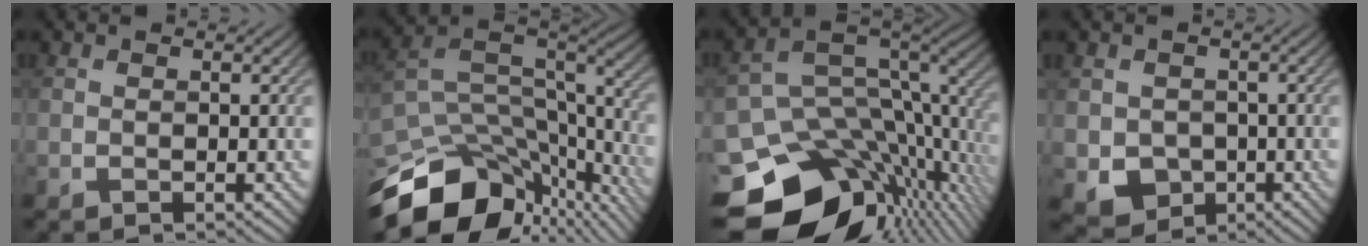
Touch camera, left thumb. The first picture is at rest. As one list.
[{"total": 16.3, "force": [-9.9, 8.4, 9.8], "torque": [-0.227, -0.036, -0.140]}, {"total": 15.9, "force": [-6.7, 10.2, 10.2], "torque": [-0.199, -0.040, -0.091]}, {"total": 4.3, "force": [-0.9, 3.8, 1.7], "torque": [-0.049, -0.017, -0.021]}]